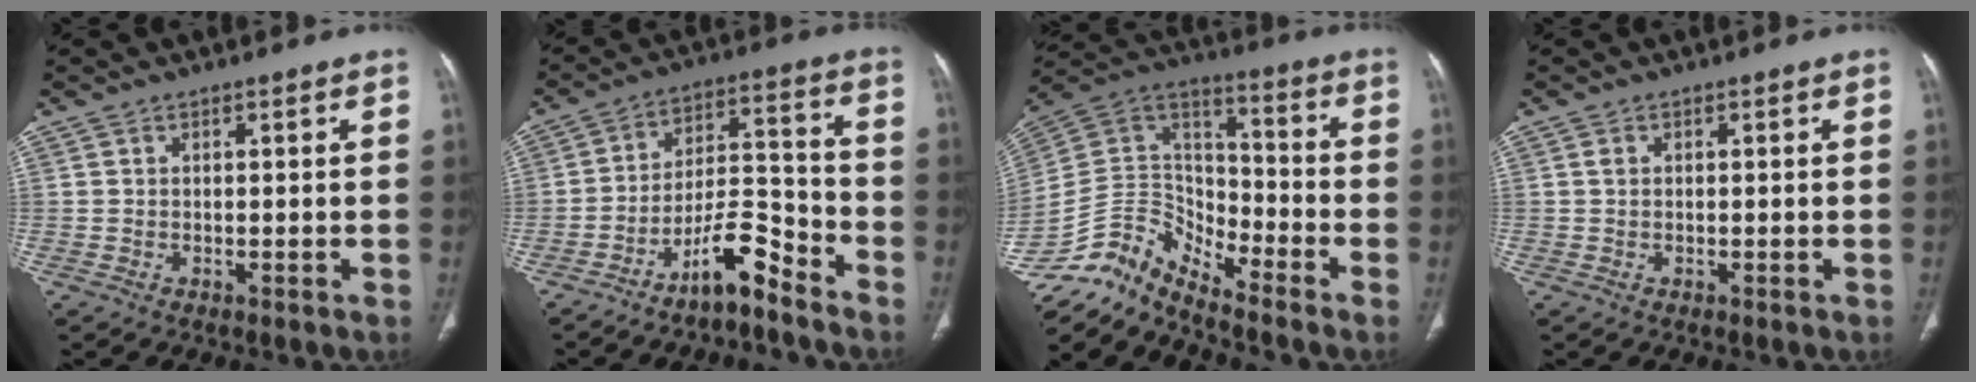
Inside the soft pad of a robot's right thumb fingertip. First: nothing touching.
{"total": 9.8, "force": [-7.4, 2.8, 5.8], "torque": [-0.096, 0.080, -0.134]}
{"total": 13.6, "force": [-12.9, 2.8, 3.4], "torque": [-0.059, 0.095, -0.261]}
{"total": 0.9, "force": [0.2, 0.7, 0.5], "torque": [-0.009, 0.002, 0.004]}